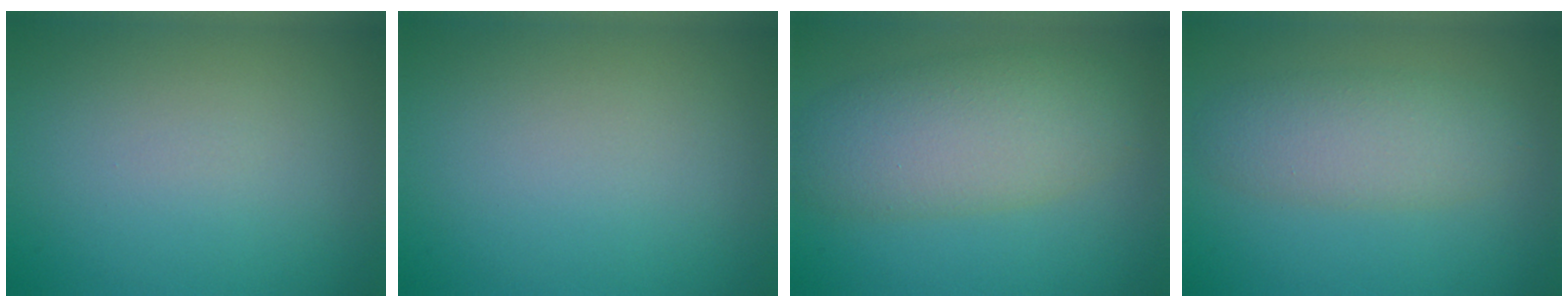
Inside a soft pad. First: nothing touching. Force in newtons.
{"total": 0.0}
{"total": 6.8, "press": 6.8, "slide": 0.2}
{"total": 4.1, "press": 4.0, "slide": 0.2}